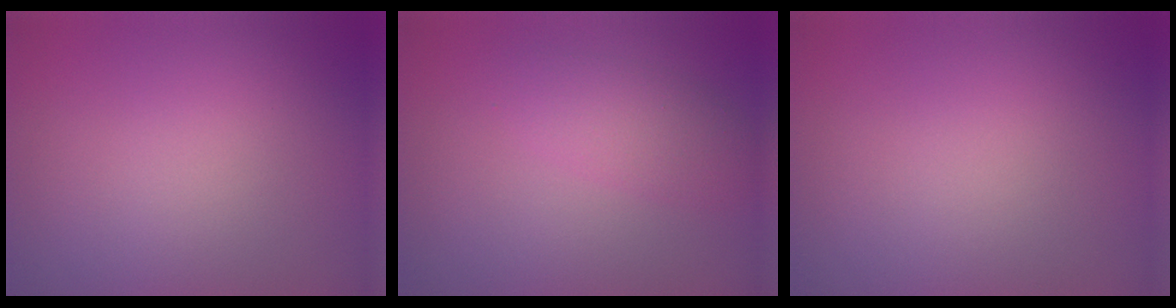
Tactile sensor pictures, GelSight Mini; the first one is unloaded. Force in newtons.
{"total": 2.4, "press": 2.4, "slide": 0.1}
{"total": 0.0}